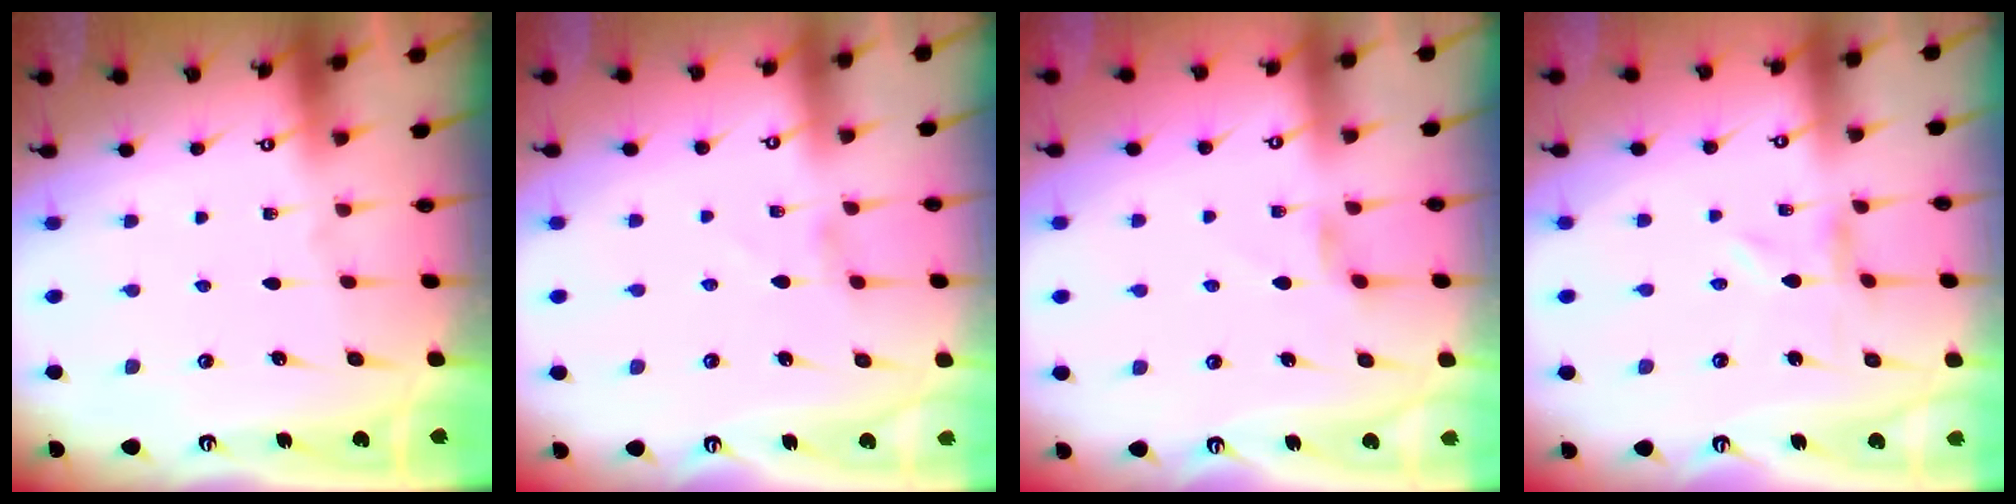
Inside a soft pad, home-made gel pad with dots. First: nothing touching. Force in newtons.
{"total": 1.0, "press": 1.0, "slide": 0.3}
{"total": 2.8, "press": 2.8, "slide": 0.4}
{"total": 0.0}